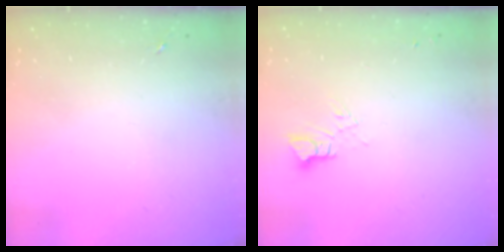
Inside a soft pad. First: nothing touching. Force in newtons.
{"total": 3.4, "press": 3.4, "slide": 0.2}